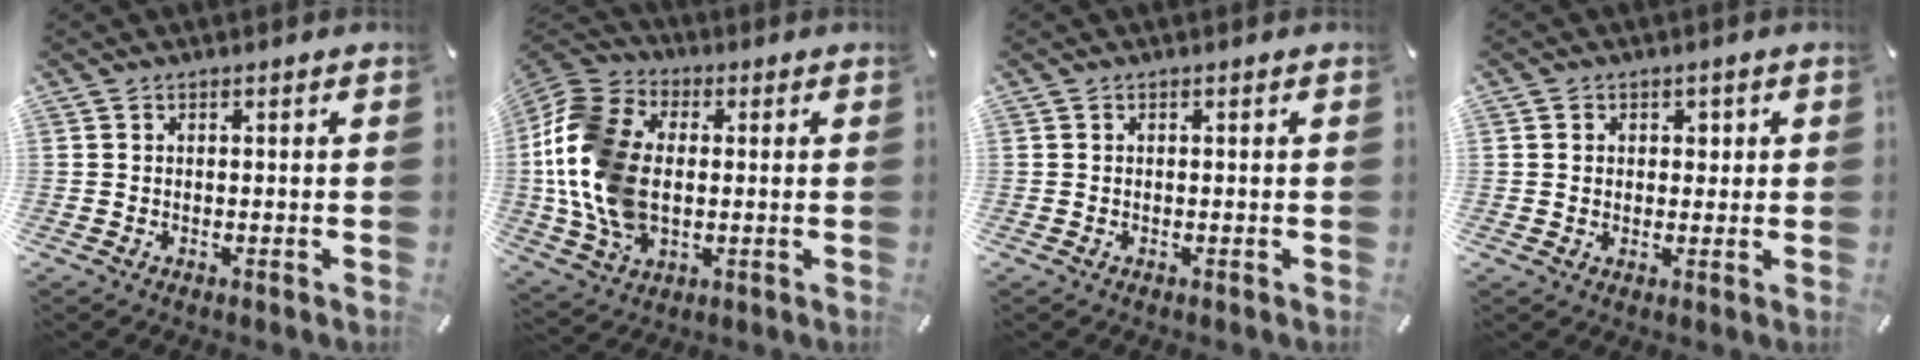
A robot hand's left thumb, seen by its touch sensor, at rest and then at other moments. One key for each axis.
{"total": 19.0, "fx": -0.9, "fy": 13.5, "fz": 13.3, "tx": -0.309, "ty": 0.010, "tz": -0.017}
{"total": 0.0}
{"total": 3.1, "fx": 0.6, "fy": 2.9, "fz": 1.0, "tx": -0.001, "ty": -0.003, "tz": 0.003}